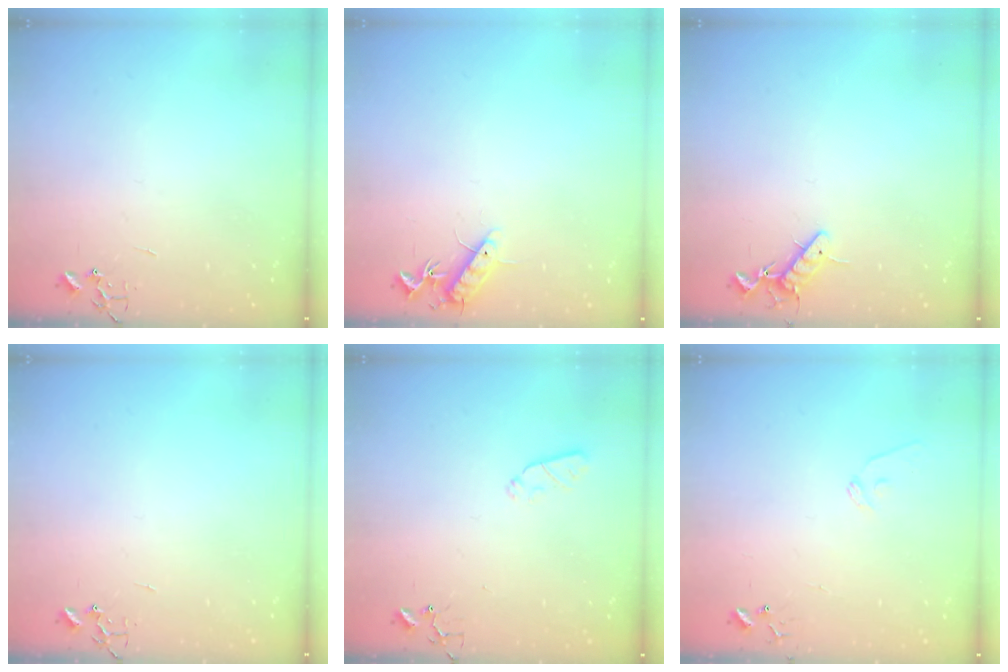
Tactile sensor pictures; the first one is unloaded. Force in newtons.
{"total": 10.1, "press": 10.0, "slide": 0.8}
{"total": 8.6, "press": 8.5, "slide": 1.3}
{"total": 0.0}
{"total": 4.2, "press": 4.1, "slide": 1.0}
{"total": 8.1, "press": 8.0, "slide": 0.8}